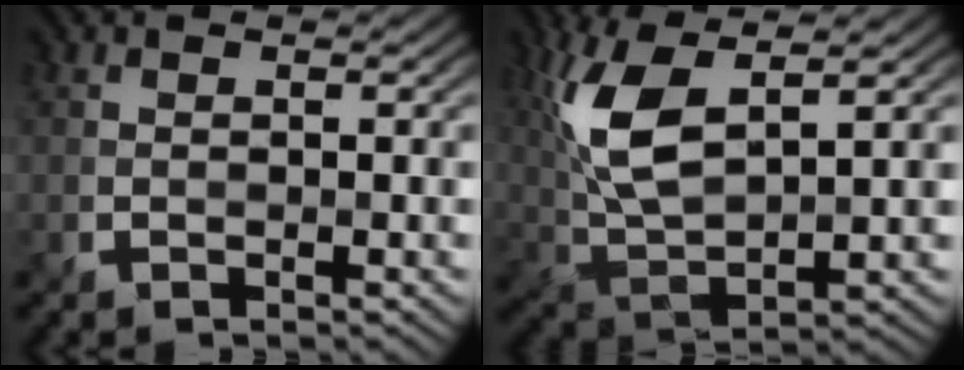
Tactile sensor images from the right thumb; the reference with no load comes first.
{"total": 10.7, "force": [4.1, 4.0, 9.0], "torque": [-0.218, 0.008, 0.087]}